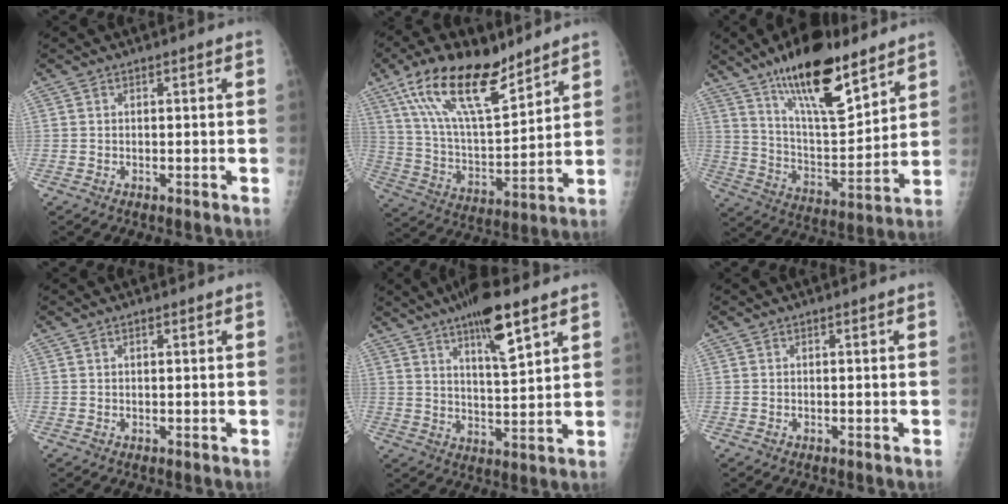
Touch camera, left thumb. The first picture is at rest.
{"total": 19.5, "force": [12.6, 7.1, 13.1], "torque": [-0.214, -0.052, 0.237]}
{"total": 20.2, "force": [13.5, 6.6, 13.5], "torque": [-0.195, -0.074, 0.236]}
{"total": 0.8, "force": [0.5, 0.3, 0.5], "torque": [-0.009, -0.001, 0.008]}
{"total": 11.4, "force": [6.9, 2.4, 8.8], "torque": [-0.137, -0.034, 0.114]}
{"total": 0.0}